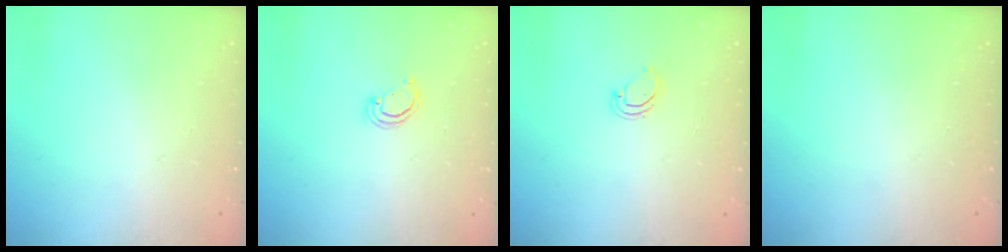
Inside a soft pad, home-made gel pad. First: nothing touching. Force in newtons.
{"total": 2.0, "press": 2.0, "slide": 0.2}
{"total": 3.9, "press": 3.9, "slide": 0.4}
{"total": 0.0}